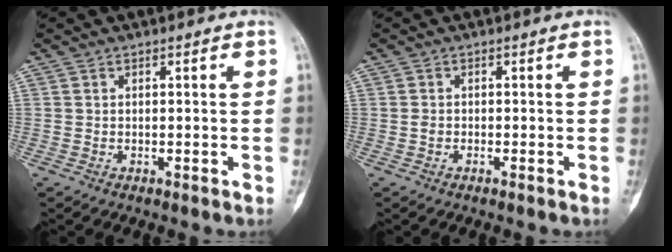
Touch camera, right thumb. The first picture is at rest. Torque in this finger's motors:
{"motor_torque": [0.18, 0.12, 0.03, -0.12, 0.04]}